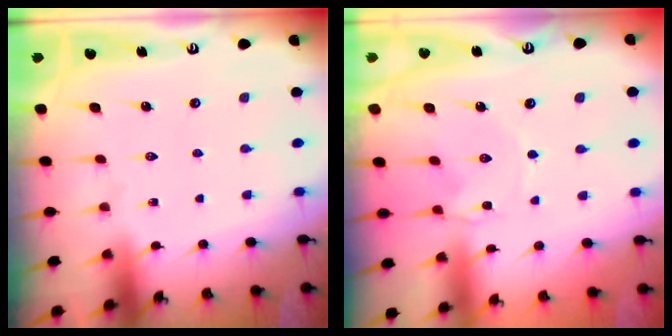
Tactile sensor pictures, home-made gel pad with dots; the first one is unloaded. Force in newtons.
{"total": 1.1, "press": 1.1, "slide": 0.2}